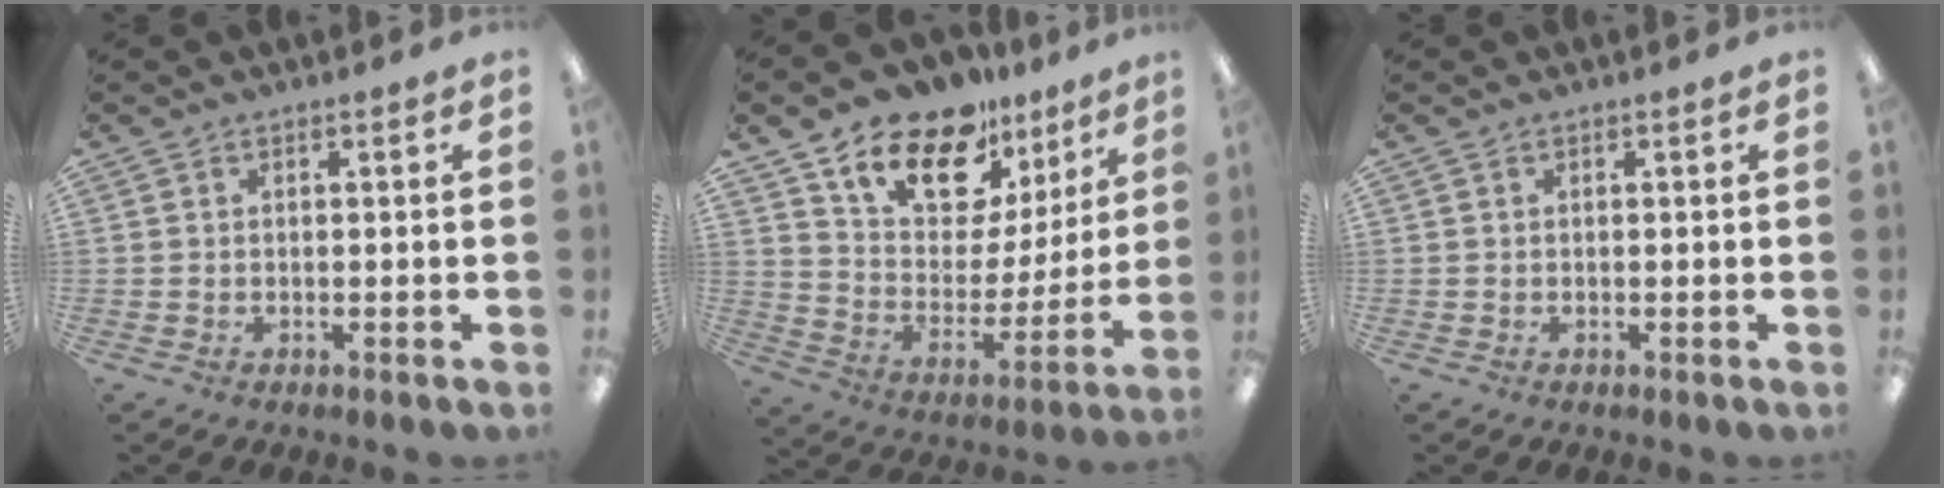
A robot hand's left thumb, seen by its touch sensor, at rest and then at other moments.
{"total": 17.0, "force": [13.0, 8.9, 6.4], "torque": [-0.129, -0.088, 0.235]}
{"total": 0.0}